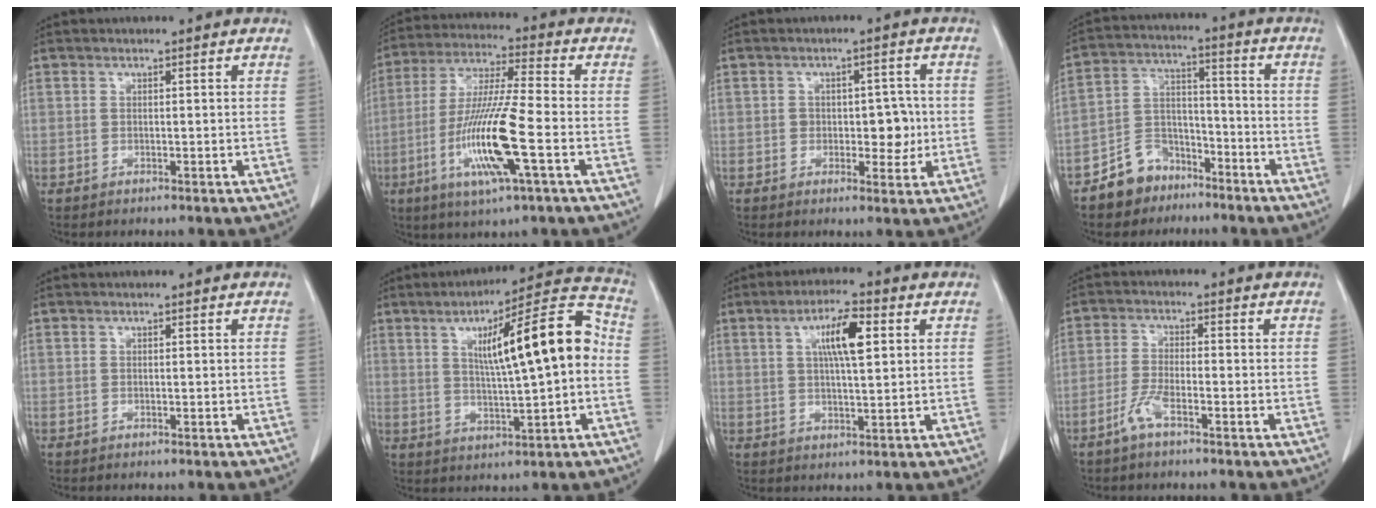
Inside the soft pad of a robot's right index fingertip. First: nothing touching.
{"total": 14.4, "force": [-4.3, 0.4, 13.7], "torque": [-0.281, -0.017, -0.084]}
{"total": 4.8, "force": [-0.4, 2.9, 3.9], "torque": [-0.041, 0.008, -0.001]}
{"total": 8.4, "force": [-6.1, 5.6, 1.5], "torque": [-0.027, 0.023, -0.109]}
{"total": 0.0}
{"total": 14.8, "force": [1.6, 1.8, 14.6], "torque": [-0.216, 0.030, 0.021]}
{"total": 7.3, "force": [2.4, 1.4, 6.8], "torque": [-0.121, 0.008, 0.040]}
{"total": 3.9, "force": [-2.5, 0.6, 3.0], "torque": [-0.066, -0.001, -0.052]}